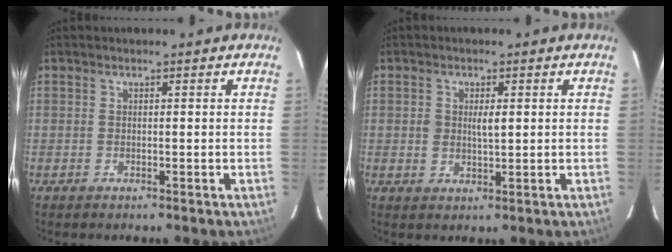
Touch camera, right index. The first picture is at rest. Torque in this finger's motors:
{"motor_torque": [0.08, -0.05, 0.06, 0.04]}